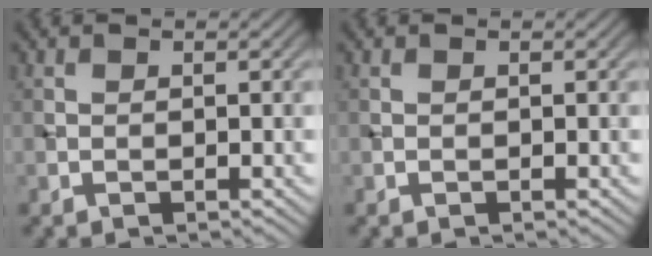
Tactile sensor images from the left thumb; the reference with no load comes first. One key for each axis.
{"total": 0.0}